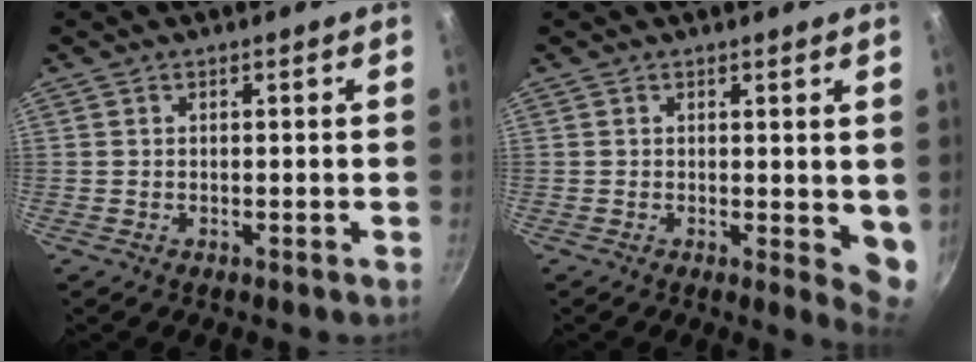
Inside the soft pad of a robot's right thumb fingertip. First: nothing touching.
{"total": 4.7, "force": [0.9, 2.0, 4.2], "torque": [-0.047, -0.010, 0.012]}